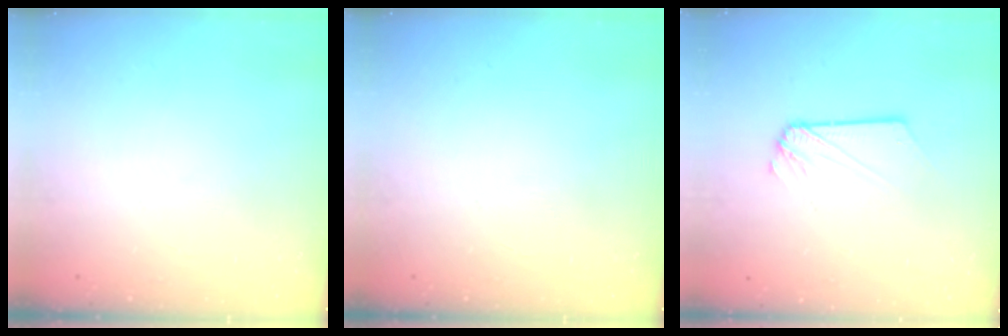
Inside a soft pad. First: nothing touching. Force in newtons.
{"total": 0.0}
{"total": 2.5, "press": 2.5, "slide": 0.1}